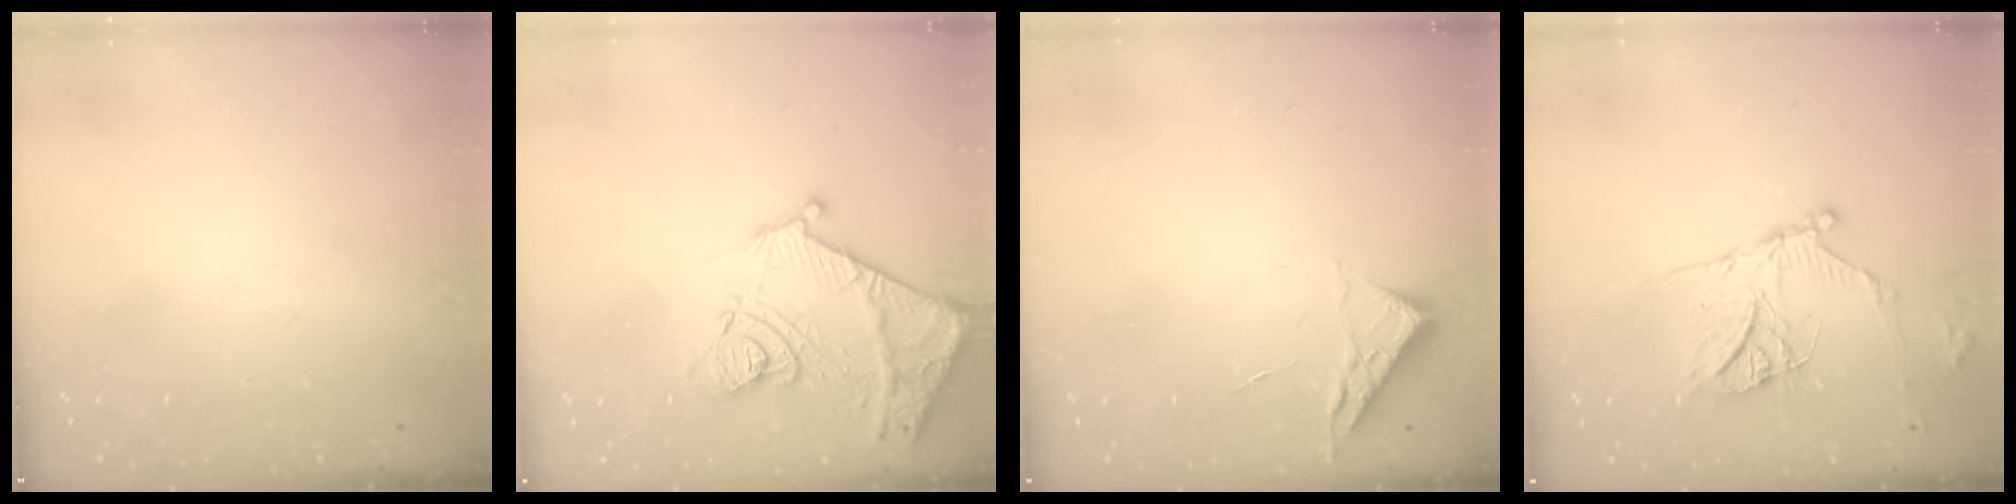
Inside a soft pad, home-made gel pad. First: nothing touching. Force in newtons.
{"total": 14.3, "press": 14.3, "slide": 1.4}
{"total": 3.5, "press": 3.4, "slide": 0.5}
{"total": 15.6, "press": 15.5, "slide": 1.4}